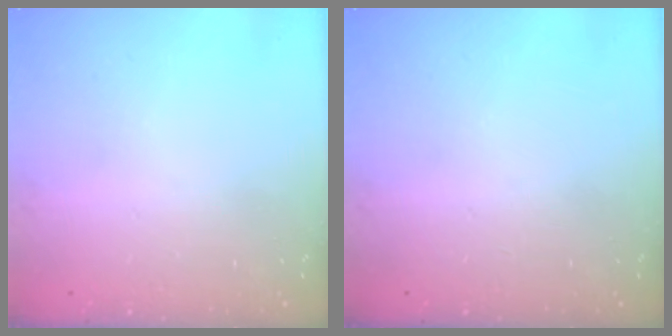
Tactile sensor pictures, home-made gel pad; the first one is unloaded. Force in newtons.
{"total": 0.0}